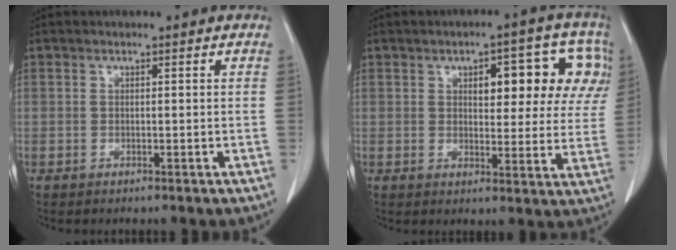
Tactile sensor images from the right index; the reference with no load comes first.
{"total": 12.2, "force": [4.3, 4.9, 10.3], "torque": [-0.108, 0.028, 0.051]}